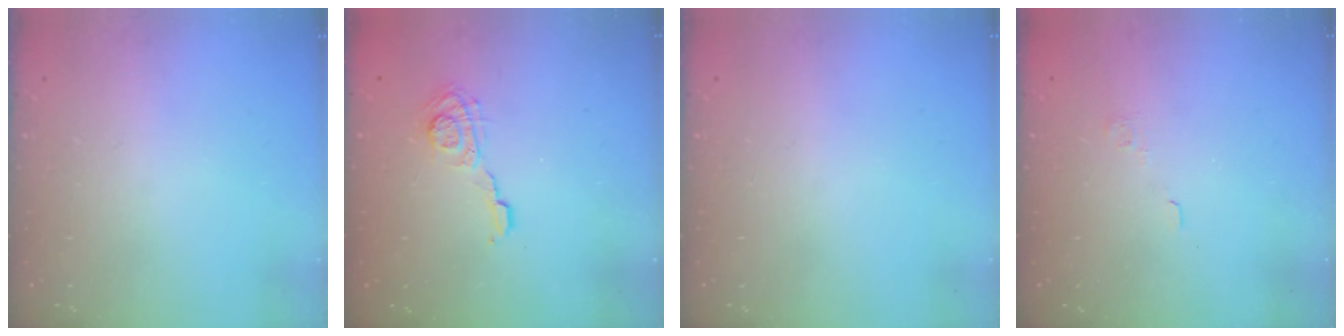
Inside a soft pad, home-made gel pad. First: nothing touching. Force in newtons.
{"total": 7.0, "press": 7.0, "slide": 0.3}
{"total": 0.0}
{"total": 3.4, "press": 3.3, "slide": 0.9}